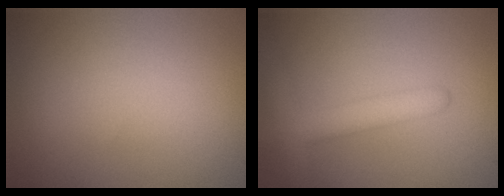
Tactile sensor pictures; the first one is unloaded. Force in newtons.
{"total": 3.9, "press": 3.9, "slide": 0.2}